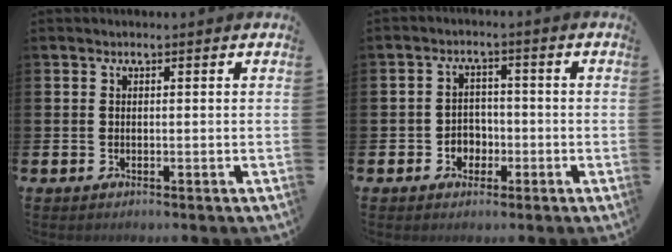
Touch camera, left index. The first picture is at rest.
{"total": 3.0, "force": [-1.4, 2.6, 0.9], "torque": [-0.024, 0.003, -0.032]}